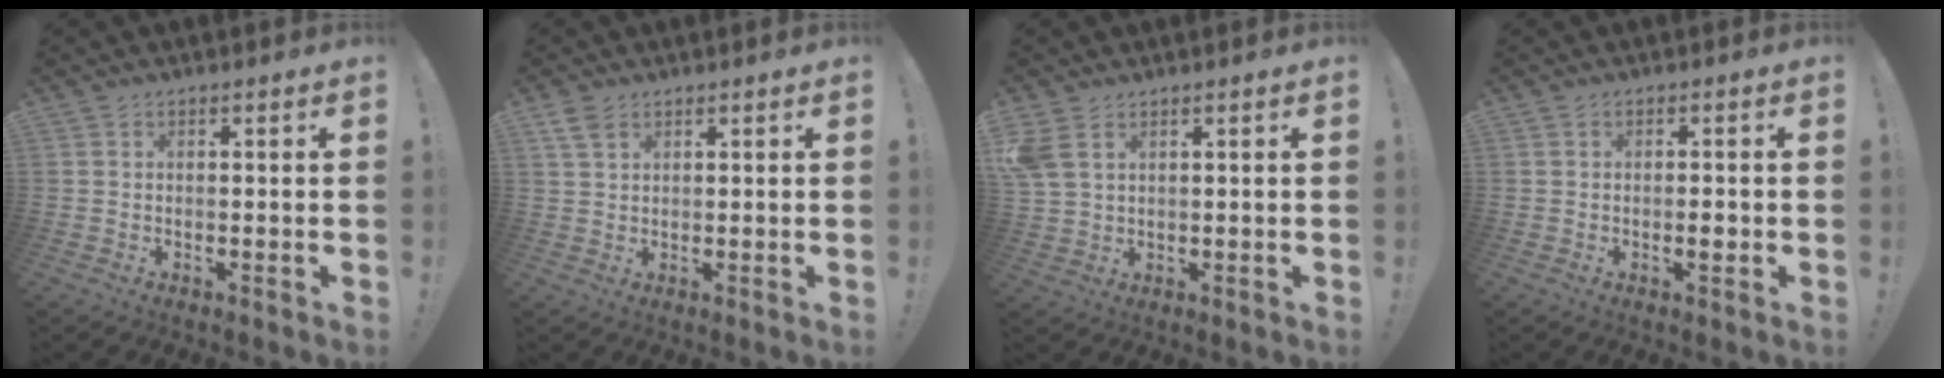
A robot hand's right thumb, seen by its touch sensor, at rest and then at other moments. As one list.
[{"total": 4.1, "force": [2.5, 2.3, 2.2], "torque": [-0.043, -0.005, 0.050]}, {"total": 5.6, "force": [2.8, 3.3, 3.5], "torque": [-0.075, -0.003, 0.058]}, {"total": 2.3, "force": [-0.8, 0.6, 2.1], "torque": [-0.030, 0.001, -0.015]}]